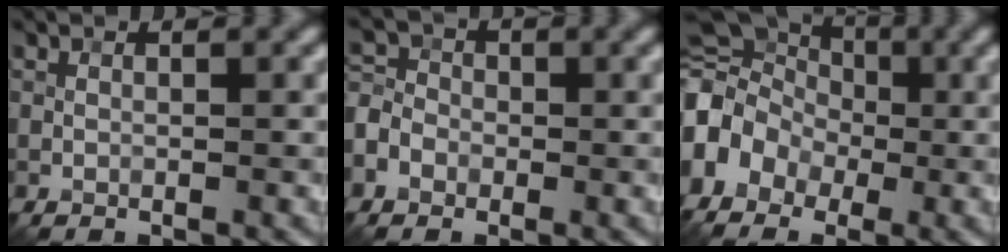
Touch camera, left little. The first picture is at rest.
{"total": 4.0, "force": [-1.5, 3.3, 1.7], "torque": [-0.027, 0.006, -0.038]}
{"total": 8.5, "force": [-2.1, 7.2, 4.0], "torque": [-0.070, 0.010, -0.061]}